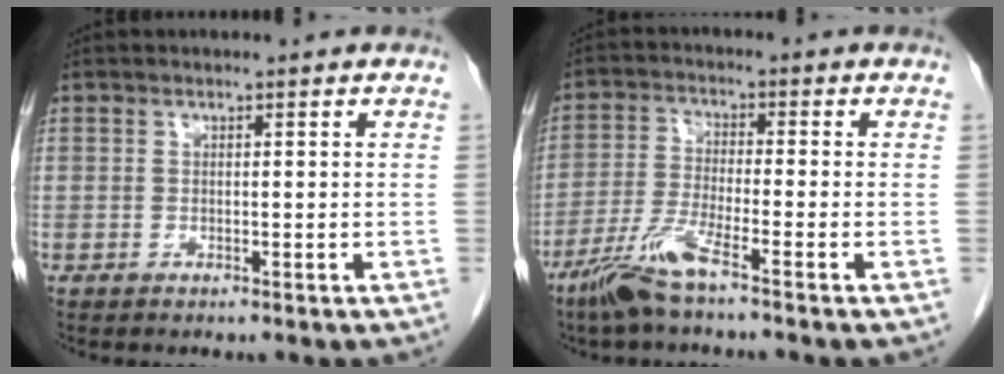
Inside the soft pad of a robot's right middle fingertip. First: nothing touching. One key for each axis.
{"total": 6.8, "fx": -4.7, "fy": -0.4, "fz": 4.8, "tx": -0.106, "ty": -0.019, "tz": -0.101}